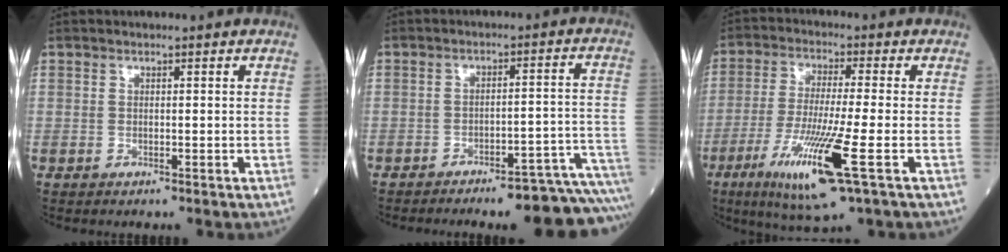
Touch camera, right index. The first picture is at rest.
{"total": 15.0, "force": [-13.8, -0.4, 5.9], "torque": [-0.011, 0.017, -0.174]}
{"total": 13.2, "force": [-5.3, 0.1, 12.1], "torque": [-0.244, -0.034, -0.095]}